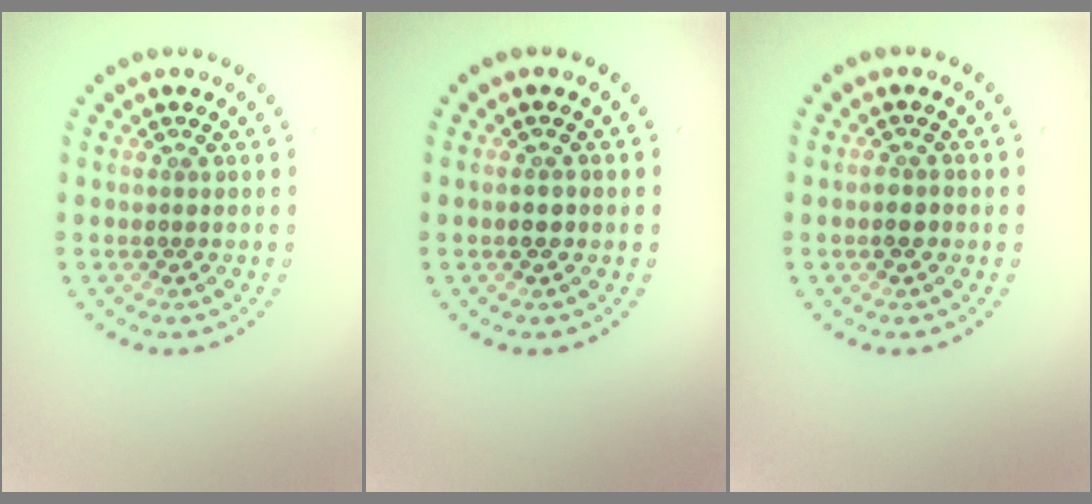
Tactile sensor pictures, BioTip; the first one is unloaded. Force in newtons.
{"total": 0.9, "press": 0.9, "slide": 0.2}
{"total": 1.2, "press": 1.1, "slide": 0.5}